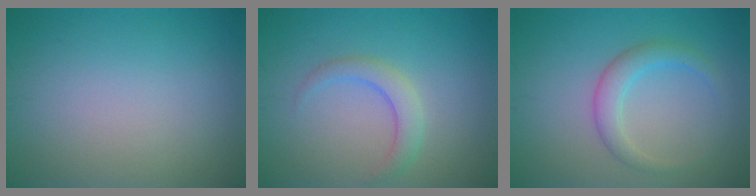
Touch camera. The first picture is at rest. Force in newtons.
{"total": 2.3, "press": 2.3, "slide": 0.0}
{"total": 2.7, "press": 2.7, "slide": 0.1}